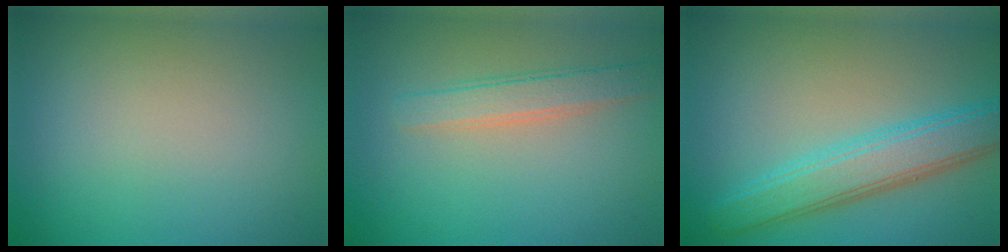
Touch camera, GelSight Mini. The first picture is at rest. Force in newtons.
{"total": 2.6, "press": 2.6, "slide": 0.1}
{"total": 5.3, "press": 5.3, "slide": 0.1}